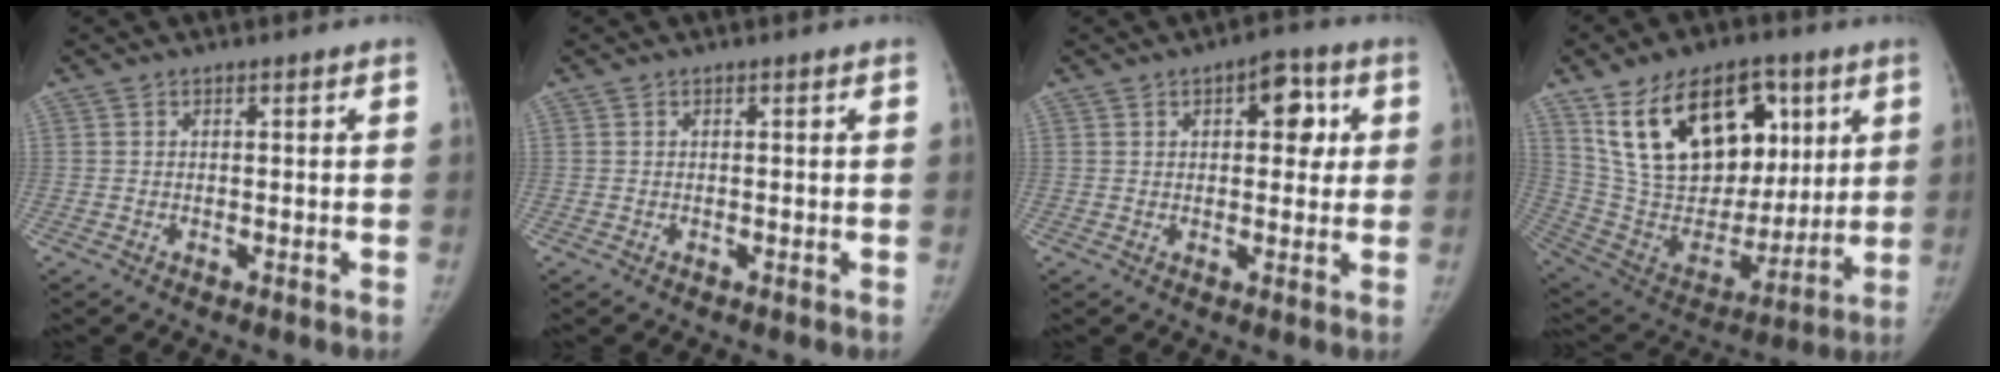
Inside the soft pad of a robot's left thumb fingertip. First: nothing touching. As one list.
[{"total": 0.0}, {"total": 7.2, "force": [2.1, 4.0, 5.6], "torque": [-0.038, 0.003, 0.022]}, {"total": 27.5, "force": [11.8, 17.0, 18.1], "torque": [-0.284, -0.010, 0.220]}]